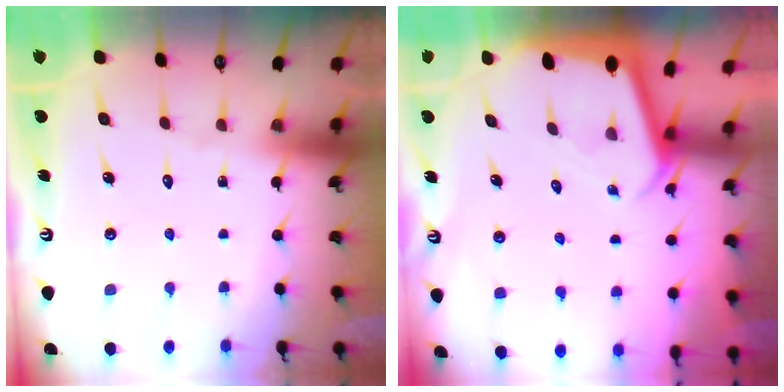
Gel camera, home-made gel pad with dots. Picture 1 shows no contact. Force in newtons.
{"total": 2.0, "press": 2.0, "slide": 0.1}